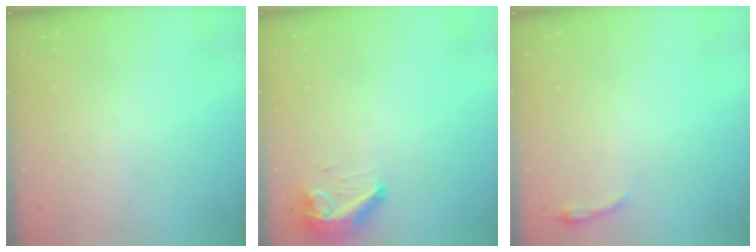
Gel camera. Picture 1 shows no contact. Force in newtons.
{"total": 8.5, "press": 8.5, "slide": 0.5}
{"total": 4.7, "press": 4.6, "slide": 0.9}